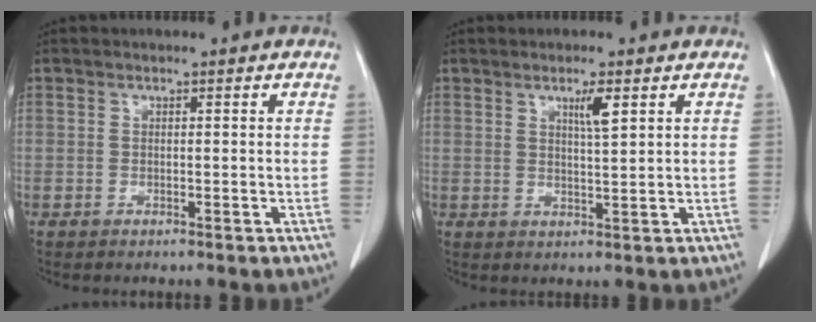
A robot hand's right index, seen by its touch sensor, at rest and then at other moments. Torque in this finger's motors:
{"motor_torque": [0.27, 0.05, 0.07, 0.02]}